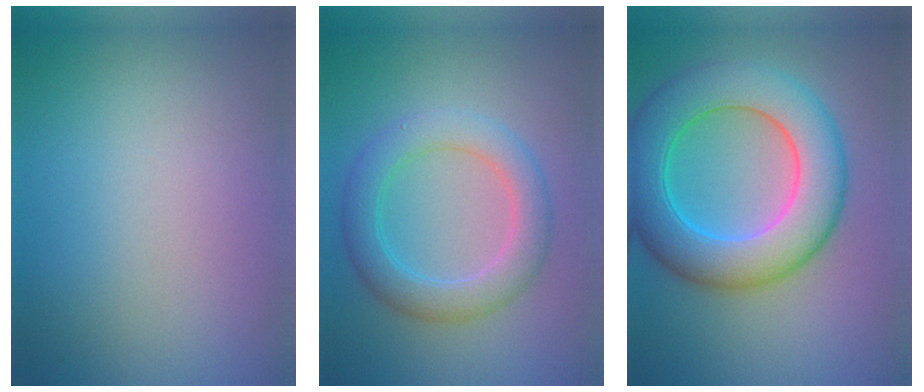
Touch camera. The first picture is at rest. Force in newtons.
{"total": 4.4, "press": 4.4, "slide": 0.2}
{"total": 9.6, "press": 9.6, "slide": 0.2}